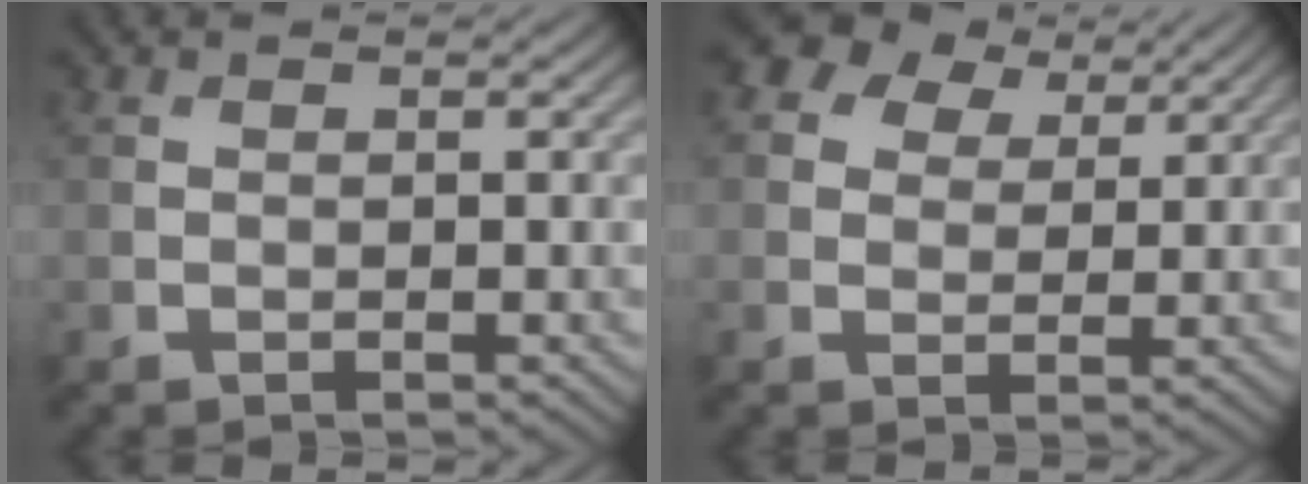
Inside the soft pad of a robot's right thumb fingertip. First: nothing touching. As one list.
[{"total": 7.3, "force": [4.3, 5.0, 3.2], "torque": [-0.084, 0.009, 0.072]}]